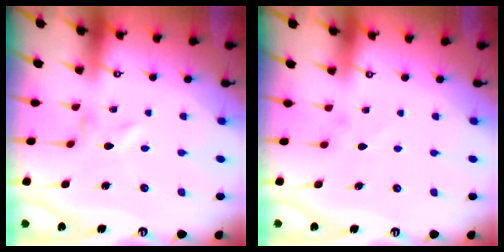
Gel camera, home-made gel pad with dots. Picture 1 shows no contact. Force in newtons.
{"total": 0.7, "press": 0.6, "slide": 0.3}